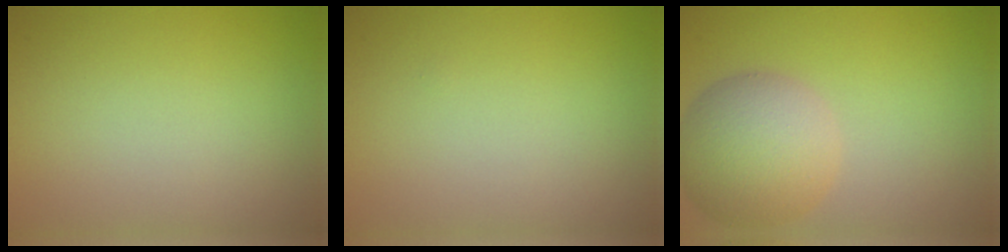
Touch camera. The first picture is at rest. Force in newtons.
{"total": 0.0}
{"total": 6.9, "press": 6.9, "slide": 0.2}